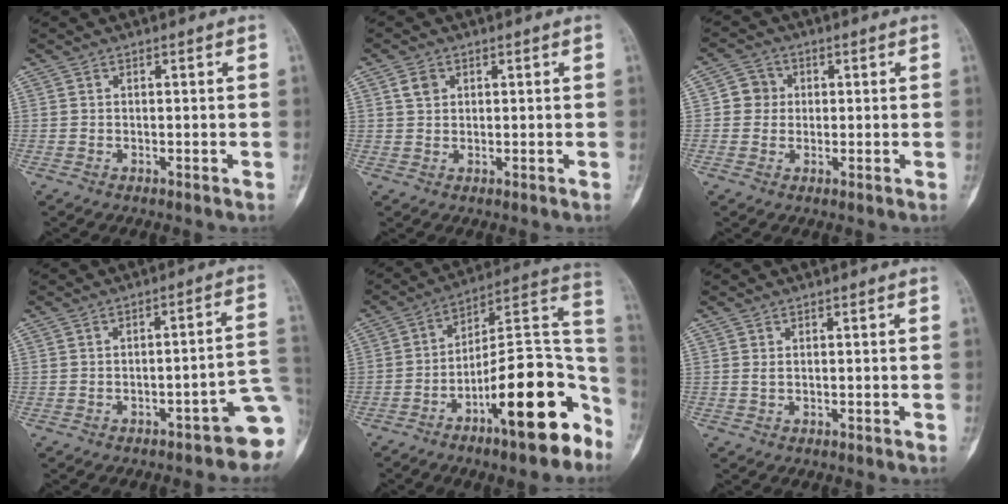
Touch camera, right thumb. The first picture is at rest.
{"total": 2.5, "force": [1.1, 1.9, 1.2], "torque": [-0.016, 0.000, 0.021]}
{"total": 4.0, "force": [0.4, 3.9, 1.0], "torque": [0.009, 0.007, -0.001]}
{"total": 9.0, "force": [-4.3, 2.5, 7.5], "torque": [-0.074, 0.042, -0.053]}
{"total": 20.7, "force": [-10.3, 6.3, 16.8], "torque": [-0.202, 0.086, -0.163]}
{"total": 0.5, "force": [0.2, 0.2, 0.5], "torque": [-0.015, 0.003, 0.005]}